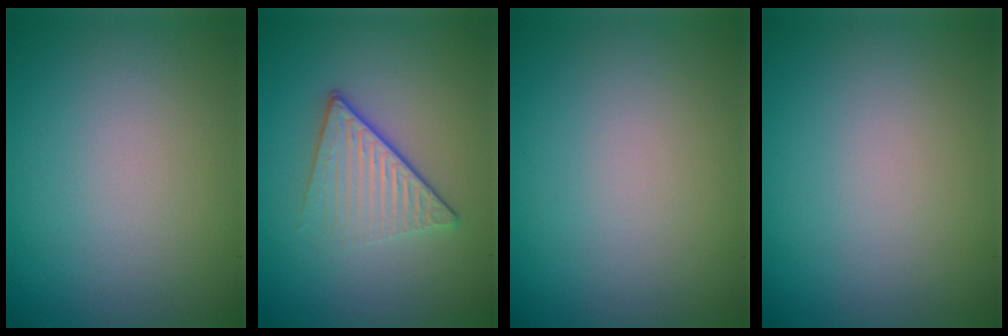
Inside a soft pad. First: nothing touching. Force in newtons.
{"total": 4.2, "press": 2.9, "slide": 3.1}
{"total": 0.0}
{"total": 0.0}